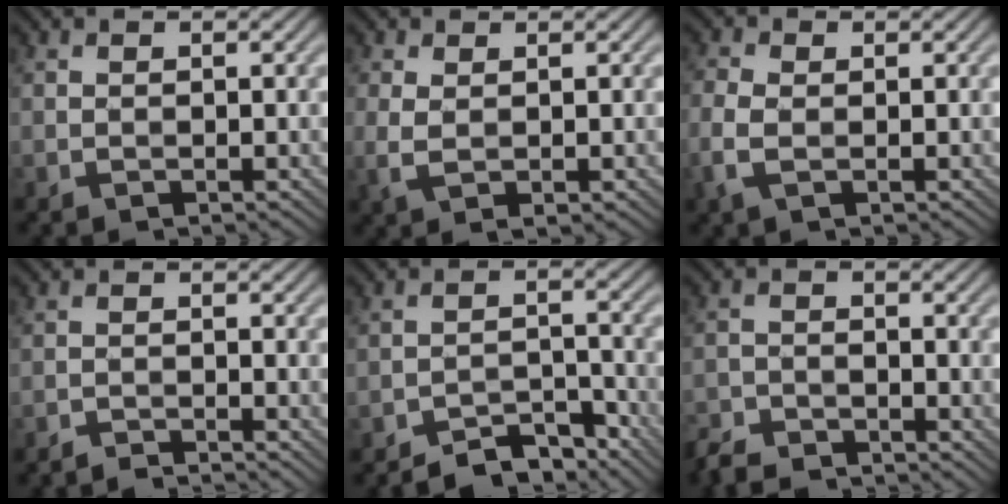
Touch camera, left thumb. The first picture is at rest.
{"total": 3.0, "force": [0.0, 1.5, 2.6], "torque": [-0.071, -0.006, 0.001]}
{"total": 3.4, "force": [-0.7, 2.1, 2.6], "torque": [-0.079, -0.002, -0.021]}
{"total": 2.0, "force": [-1.9, 0.1, 0.5], "torque": [-0.005, 0.000, -0.038]}
{"total": 6.3, "force": [-5.5, 2.1, 2.2], "torque": [-0.025, 0.007, -0.093]}
{"total": 4.1, "force": [-3.8, 1.1, 1.1], "torque": [-0.020, -0.008, -0.082]}